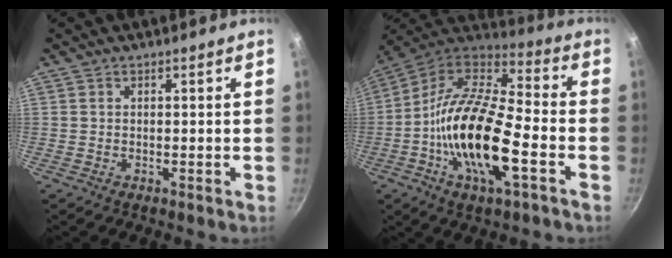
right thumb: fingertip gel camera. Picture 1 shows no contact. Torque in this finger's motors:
{"motor_torque": [0.13, 1.08, 1.83, -0.92, 0.62]}